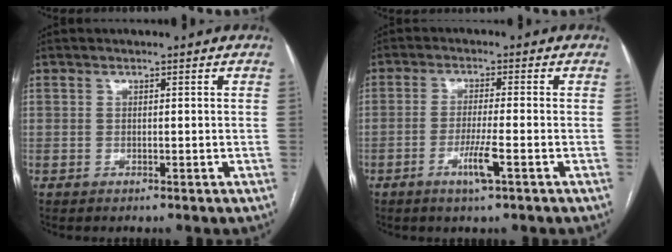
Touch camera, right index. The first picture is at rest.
{"total": 4.6, "force": [-2.1, -0.2, 4.1], "torque": [-0.083, -0.009, -0.038]}